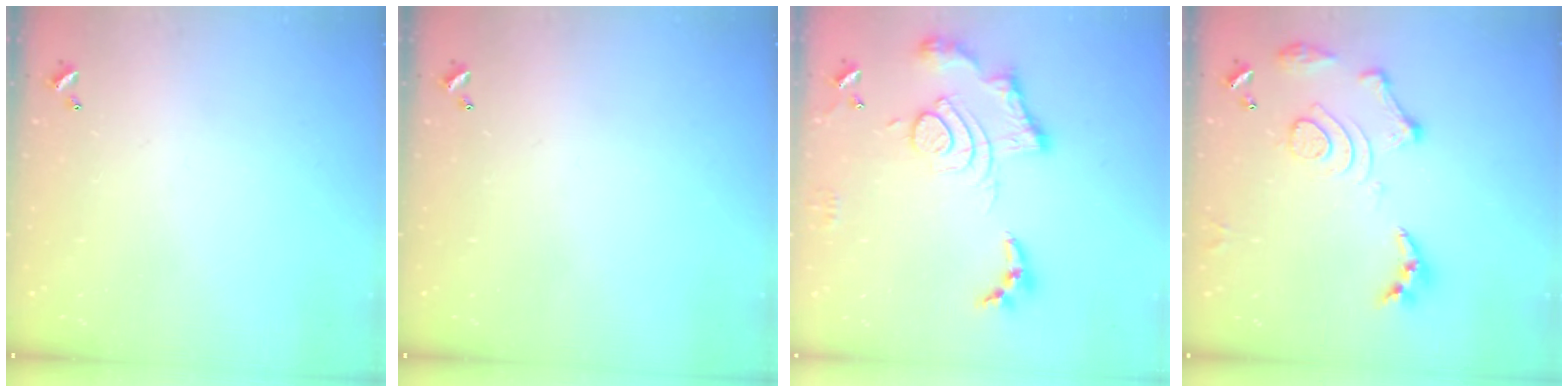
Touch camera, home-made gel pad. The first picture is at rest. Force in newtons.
{"total": 0.0}
{"total": 16.5, "press": 16.4, "slide": 1.7}
{"total": 14.6, "press": 14.5, "slide": 1.6}